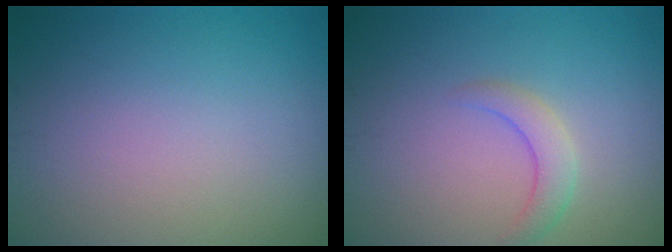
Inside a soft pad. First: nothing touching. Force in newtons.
{"total": 2.1, "press": 2.1, "slide": 0.3}